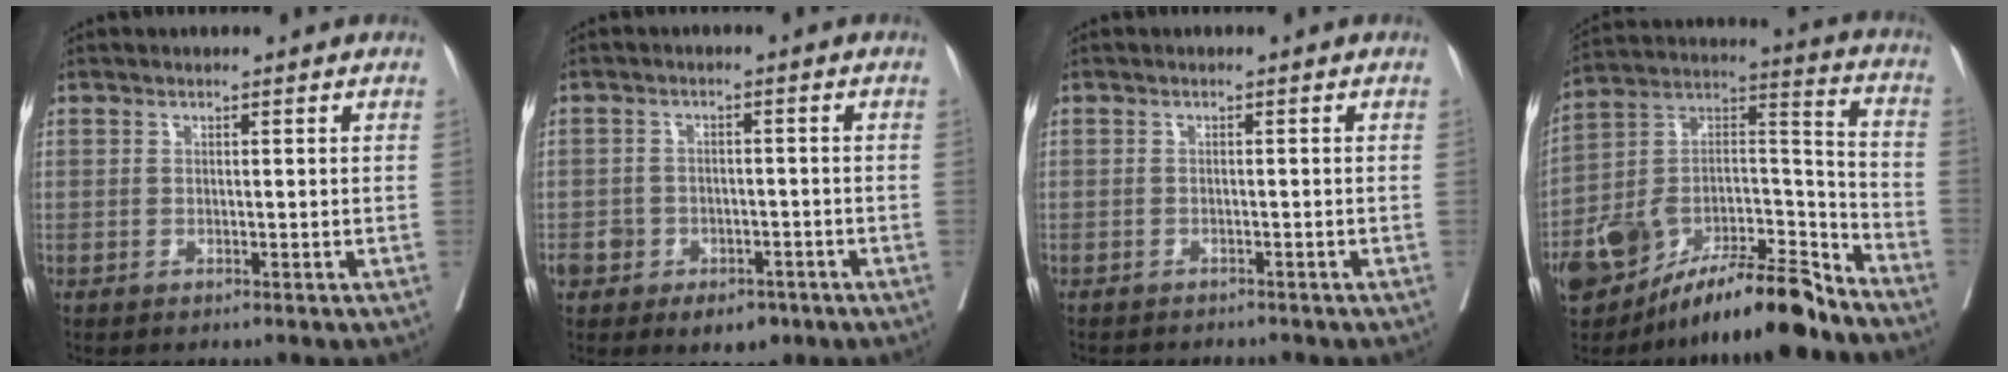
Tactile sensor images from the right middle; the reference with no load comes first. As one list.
[{"total": 6.3, "force": [-3.7, 4.4, 2.7], "torque": [-0.027, 0.010, -0.048]}, {"total": 4.8, "force": [-4.4, 1.1, 1.4], "torque": [-0.013, -0.004, -0.060]}, {"total": 20.0, "force": [-15.2, 5.8, 11.6], "torque": [-0.206, 0.036, -0.265]}]